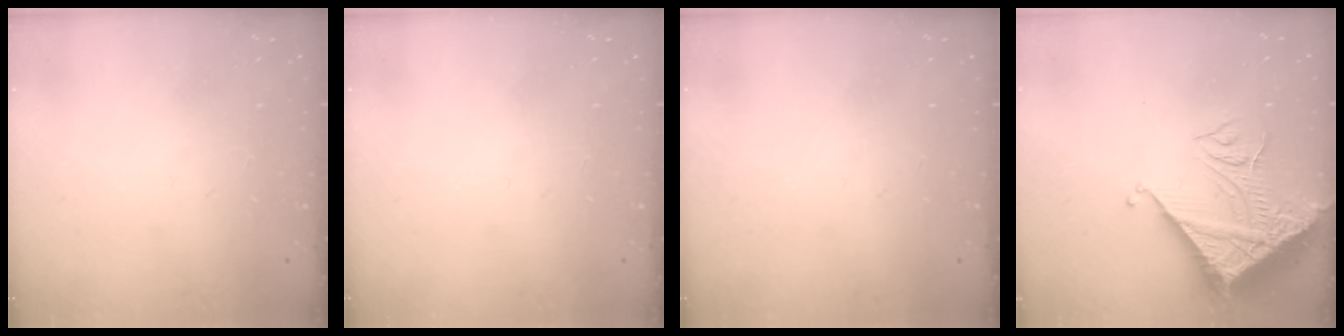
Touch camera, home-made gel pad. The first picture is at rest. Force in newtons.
{"total": 0.0}
{"total": 0.0}
{"total": 11.1, "press": 11.1, "slide": 1.0}